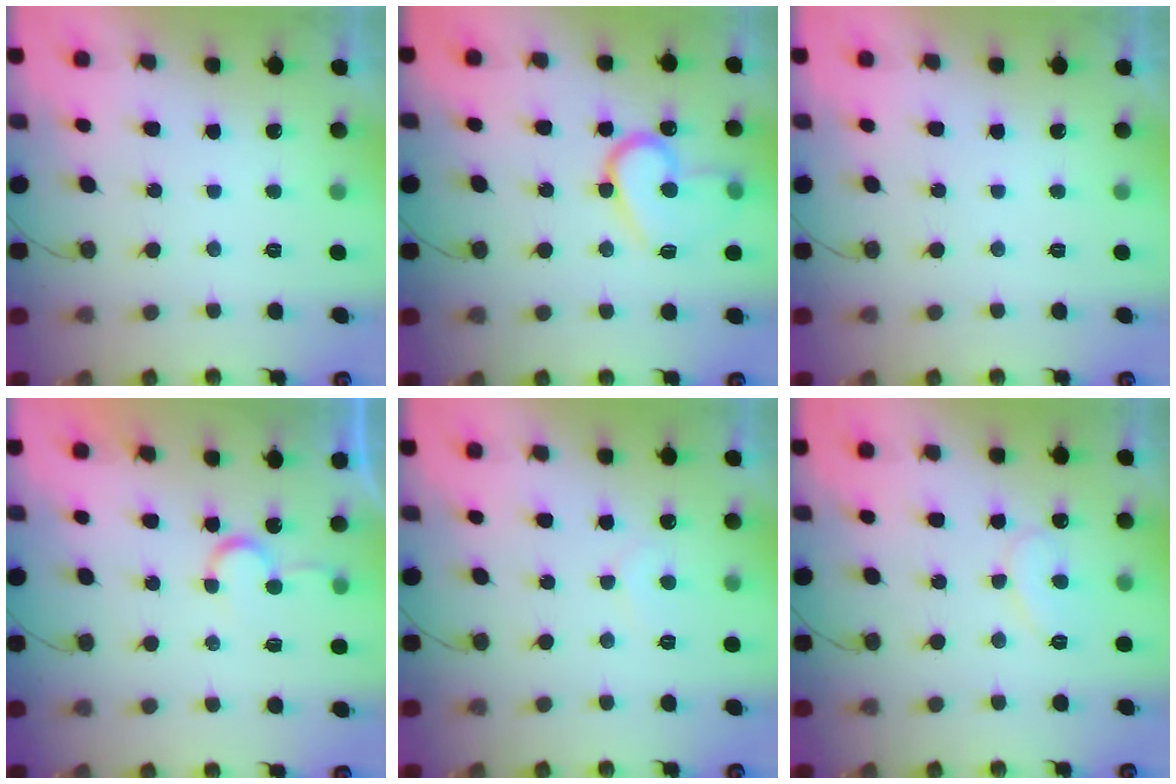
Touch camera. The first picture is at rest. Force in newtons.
{"total": 14.3, "press": 14.2, "slide": 1.2}
{"total": 0.0}
{"total": 5.7, "press": 5.7, "slide": 0.3}
{"total": 5.1, "press": 5.1, "slide": 0.5}
{"total": 8.8, "press": 8.8, "slide": 0.7}